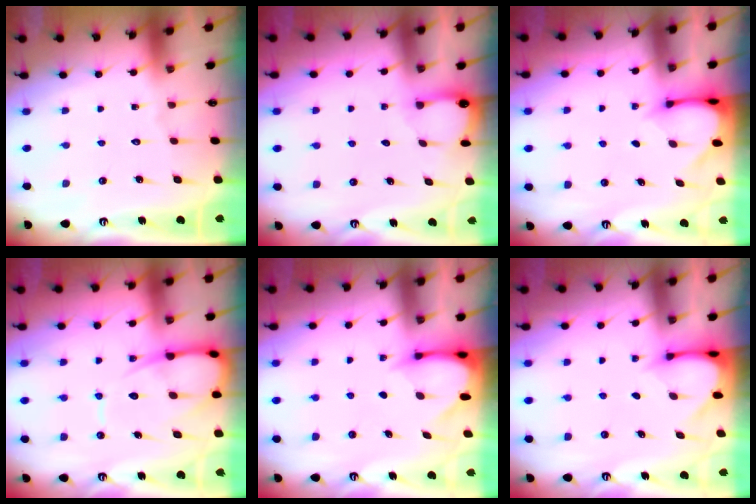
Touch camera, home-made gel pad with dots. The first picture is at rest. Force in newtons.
{"total": 2.0, "press": 2.0, "slide": 0.2}
{"total": 3.3, "press": 3.2, "slide": 0.2}
{"total": 10.5, "press": 10.4, "slide": 1.4}
{"total": 3.4, "press": 3.4, "slide": 0.3}
{"total": 3.0, "press": 3.0, "slide": 0.3}